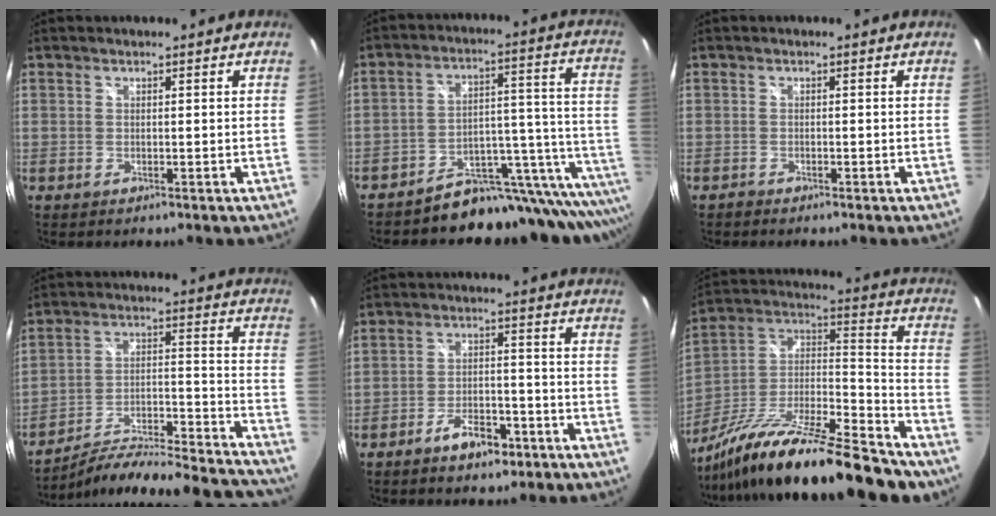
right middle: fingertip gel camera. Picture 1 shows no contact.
{"total": 18.1, "force": [-16.0, 6.6, 5.5], "torque": [-0.025, 0.037, -0.234]}
{"total": 0.7, "force": [-0.7, 0.2, 0.0], "torque": [-0.004, 0.000, -0.014]}
{"total": 25.1, "force": [-22.2, 2.4, 11.4], "torque": [-0.153, -0.028, -0.323]}
{"total": 6.9, "force": [-4.7, 3.1, 4.0], "torque": [-0.081, 0.009, -0.068]}
{"total": 28.6, "force": [-20.8, 7.0, 18.3], "torque": [-0.313, -0.023, -0.330]}